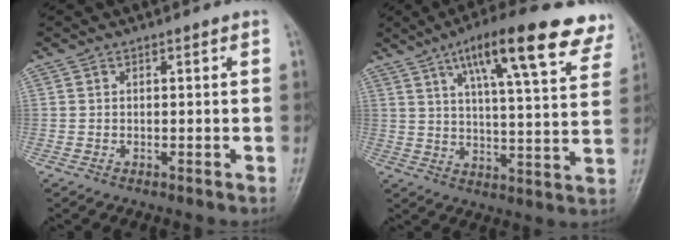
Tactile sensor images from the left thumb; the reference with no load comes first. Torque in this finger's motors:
{"motor_torque": [0.45, 0.40, 1.52, -1.25, 0.15]}